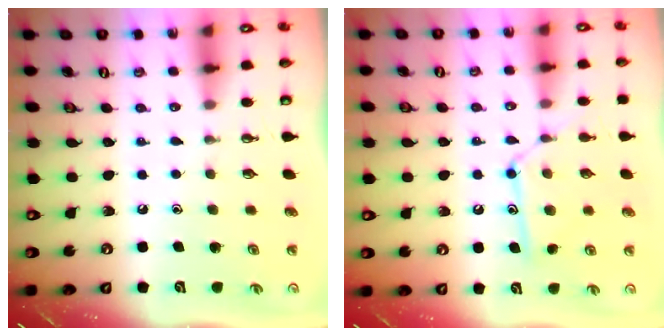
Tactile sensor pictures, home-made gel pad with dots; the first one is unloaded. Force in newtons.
{"total": 12.9, "press": 12.9, "slide": 0.8}